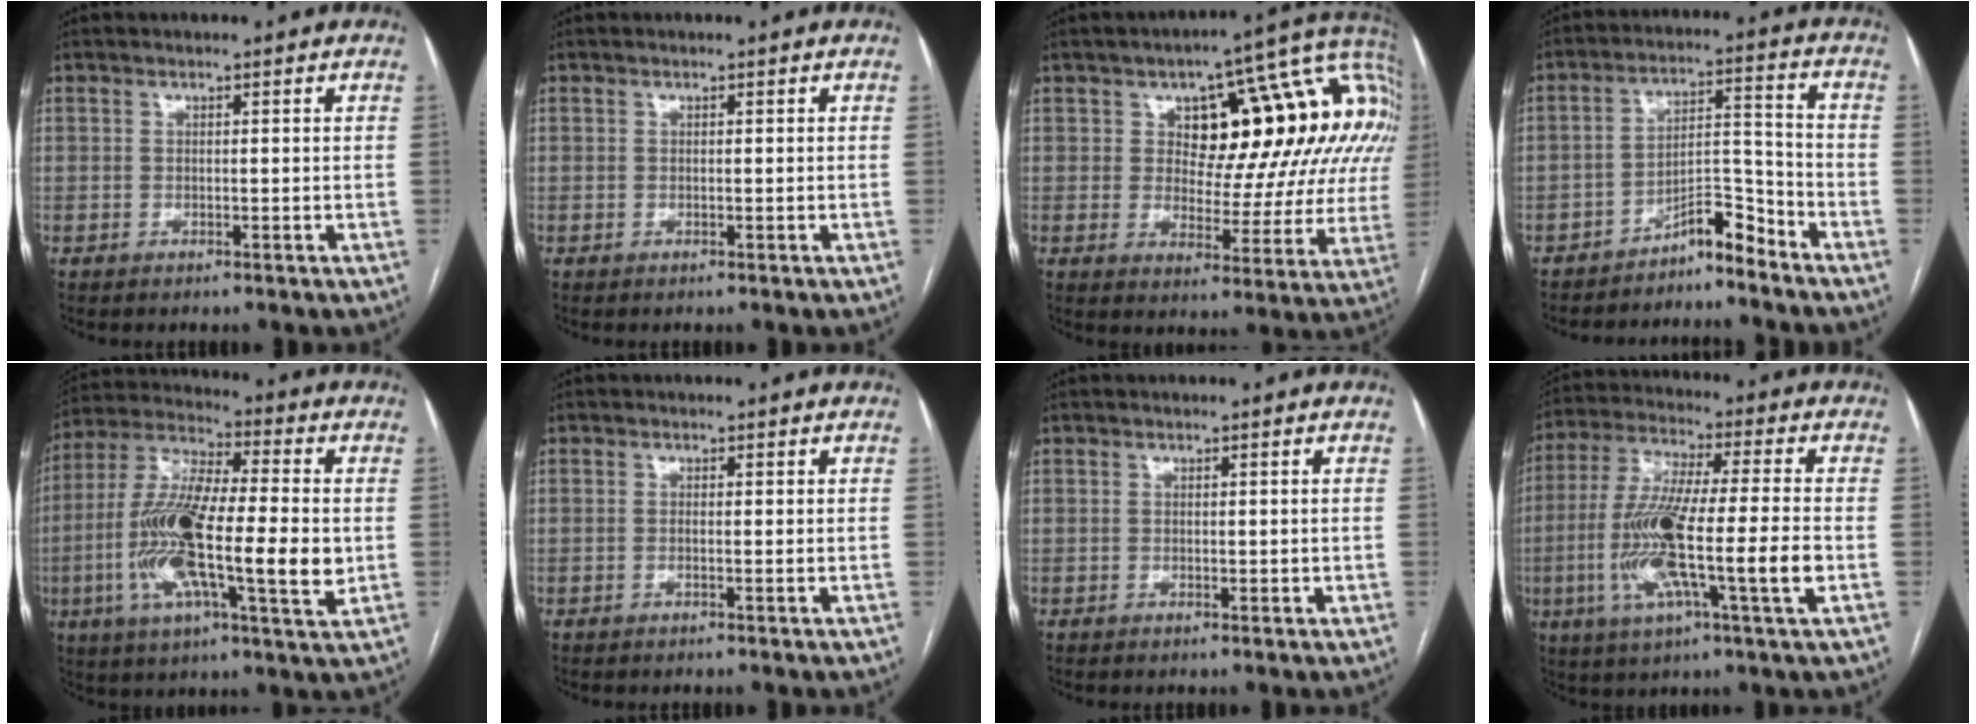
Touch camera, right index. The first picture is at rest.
{"total": 0.0}
{"total": 20.4, "force": [5.7, 8.8, 17.5], "torque": [-0.219, 0.044, 0.077]}
{"total": 6.0, "force": [-5.4, 1.1, 2.5], "torque": [-0.030, 0.028, -0.091]}
{"total": 20.1, "force": [-2.7, 4.2, 19.5], "torque": [-0.381, -0.003, -0.052]}
{"total": 0.6, "force": [-0.1, 0.0, 0.6], "torque": [-0.012, 0.000, -0.001]}
{"total": 0.8, "force": [0.0, 0.4, 0.7], "torque": [-0.010, -0.001, 0.002]}
{"total": 16.6, "force": [-3.6, 0.9, 16.2], "torque": [-0.316, -0.010, -0.069]}